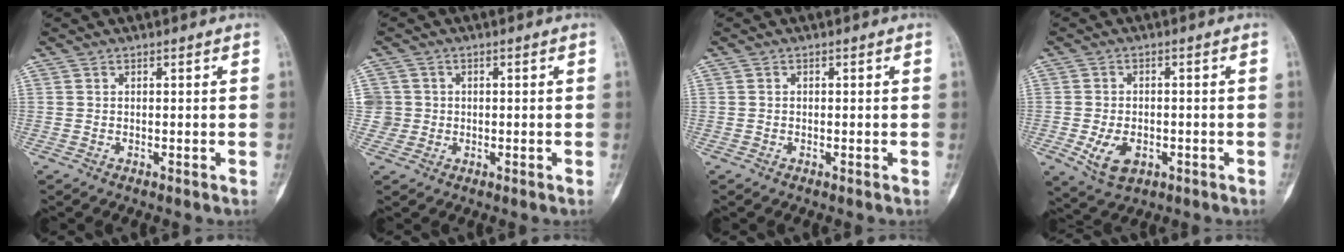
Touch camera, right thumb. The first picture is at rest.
{"total": 3.2, "force": [0.1, 3.2, -0.1], "torque": [0.027, 0.008, 0.001]}
{"total": 0.0}
{"total": 6.6, "force": [-2.2, 4.2, 4.6], "torque": [-0.074, 0.001, -0.028]}